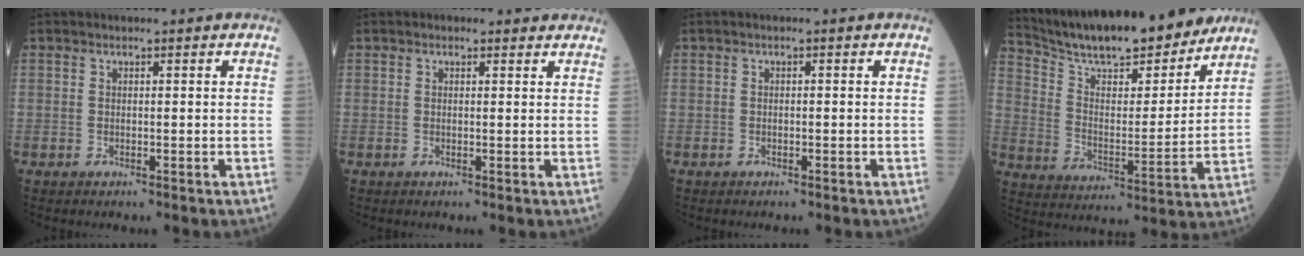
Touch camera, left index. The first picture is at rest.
{"total": 2.1, "force": [1.9, 0.8, 0.2], "torque": [-0.001, -0.001, 0.010]}
{"total": 0.0}
{"total": 19.2, "force": [17.3, 2.7, 7.8], "torque": [-0.137, -0.014, 0.272]}